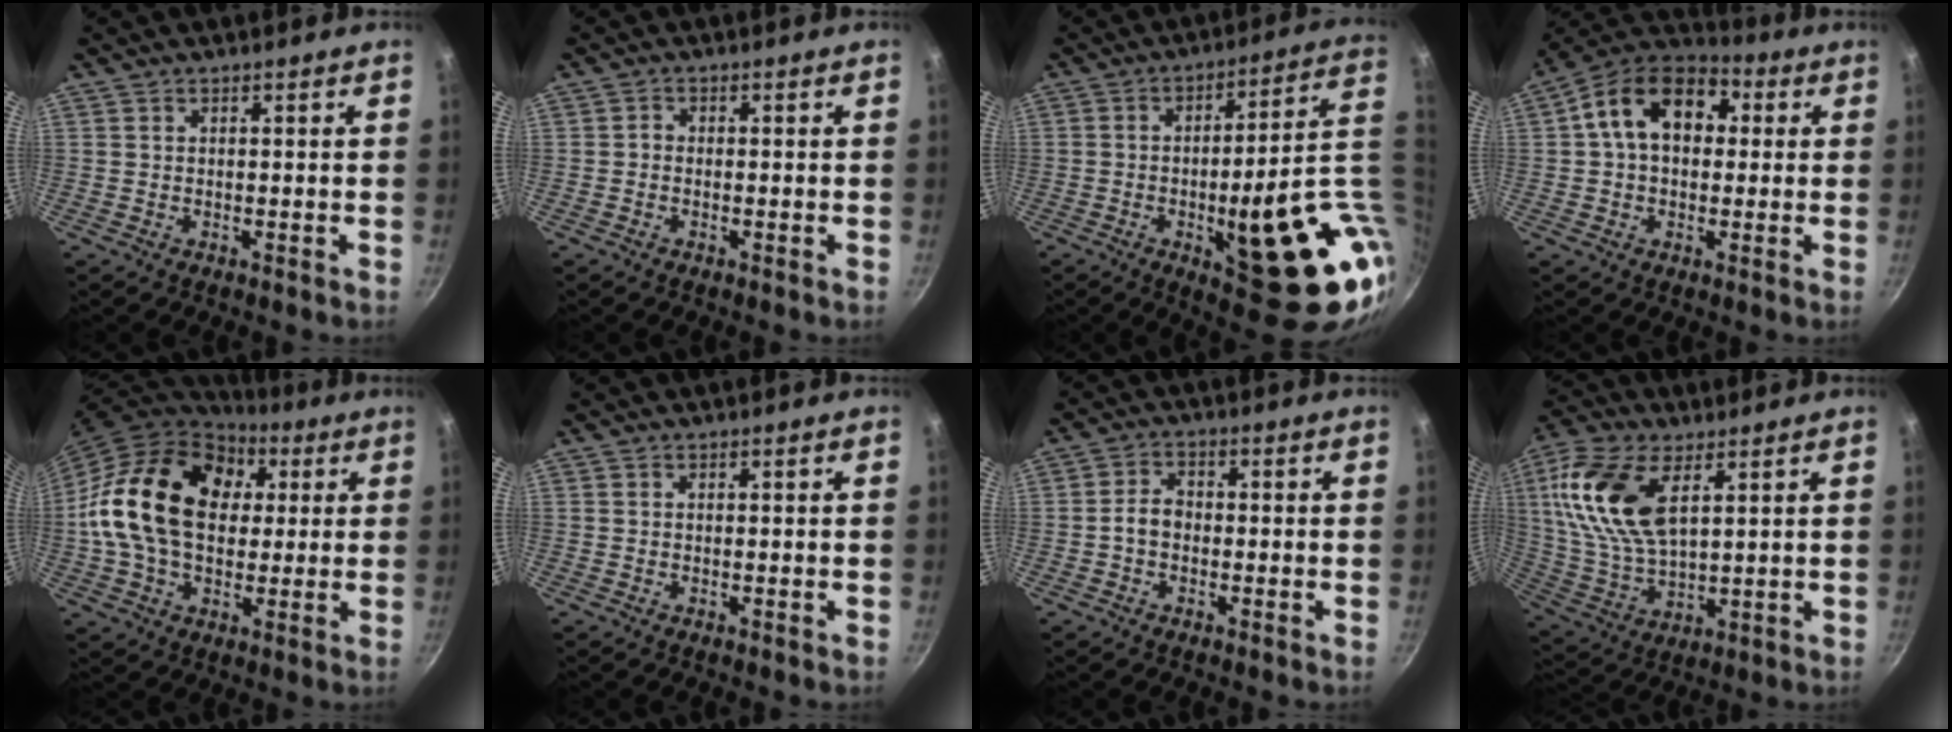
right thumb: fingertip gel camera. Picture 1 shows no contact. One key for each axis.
{"total": 1.0, "fx": -0.4, "fy": 0.8, "fz": 0.5, "tx": -0.006, "ty": 0.004, "tz": -0.010}
{"total": 24.9, "fx": -2.2, "fy": 7.8, "fz": 23.6, "tx": -0.280, "ty": -0.005, "tz": -0.014}
{"total": 14.8, "fx": 2.7, "fy": 10.3, "fz": 10.3, "tx": -0.133, "ty": 0.030, "tz": 0.022}
{"total": 22.8, "fx": 3.6, "fy": 15.9, "fz": 15.9, "tx": -0.267, "ty": 0.024, "tz": 0.051}
{"total": 0.0}
{"total": 3.5, "fx": -0.8, "fy": 2.6, "fz": 2.3, "tx": -0.031, "ty": 0.020, "tz": -0.022}
{"total": 16.6, "fx": 5.9, "fy": 8.8, "fz": 12.9, "tx": -0.249, "ty": -0.016, "tz": 0.118}